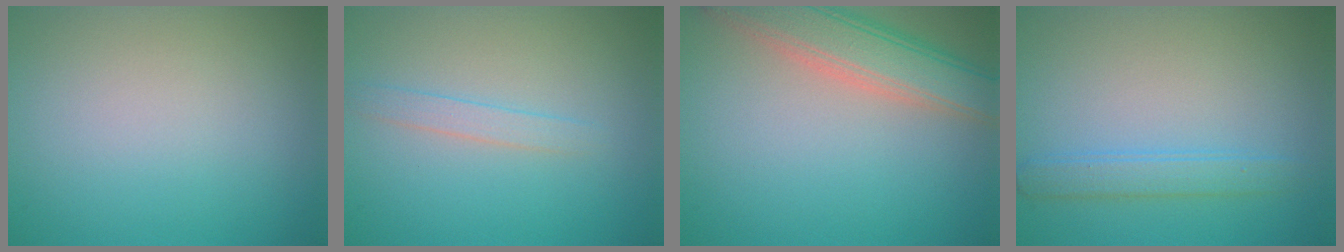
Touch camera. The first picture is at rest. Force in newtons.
{"total": 1.4, "press": 1.4, "slide": 0.0}
{"total": 6.1, "press": 6.1, "slide": 0.3}
{"total": 2.2, "press": 2.2, "slide": 0.2}